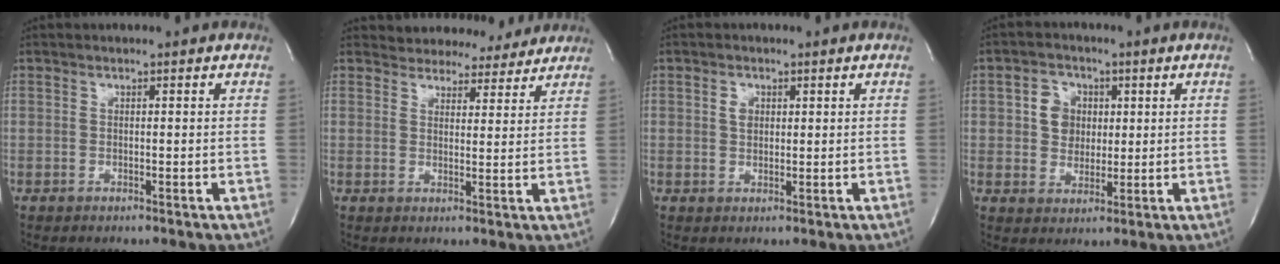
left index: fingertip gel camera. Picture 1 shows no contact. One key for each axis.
{"total": 8.3, "fx": 7.7, "fy": 2.9, "fz": 0.7, "tx": 0.007, "ty": 0.003, "tz": 0.087}
{"total": 2.0, "fx": 0.4, "fy": 1.6, "fz": 1.2, "tx": -0.024, "ty": -0.001, "tz": 0.007}
{"total": 5.4, "fx": 1.0, "fy": 4.8, "fz": 2.3, "tx": -0.041, "ty": 0.012, "tz": 0.022}